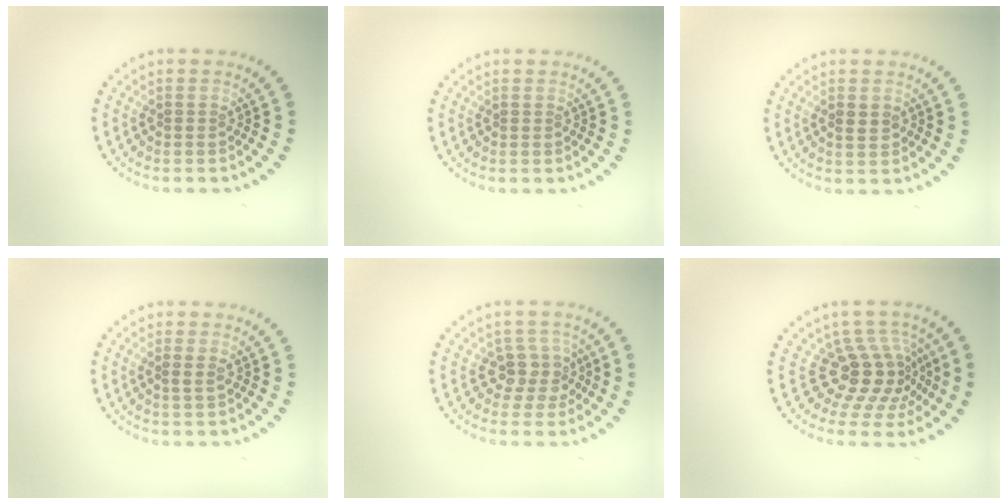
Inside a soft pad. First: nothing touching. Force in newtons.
{"total": 0.0}
{"total": 0.9, "press": 0.9, "slide": 0.2}
{"total": 0.5, "press": 0.4, "slide": 0.3}
{"total": 2.9, "press": 2.4, "slide": 1.7}
{"total": 4.6, "press": 3.5, "slide": 3.0}